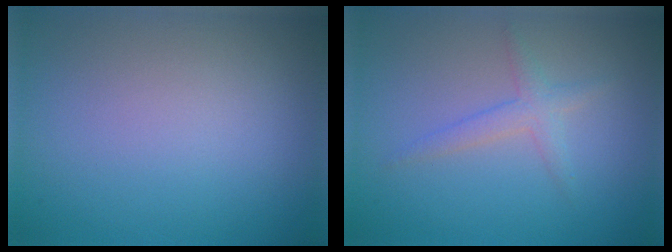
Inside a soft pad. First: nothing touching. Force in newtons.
{"total": 1.8, "press": 1.8, "slide": 0.0}